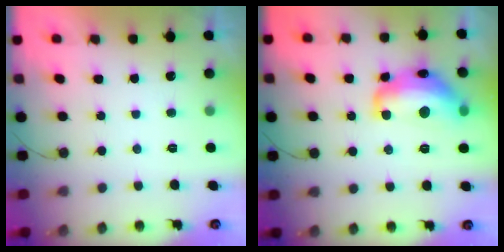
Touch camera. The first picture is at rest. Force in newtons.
{"total": 15.3, "press": 15.2, "slide": 0.9}